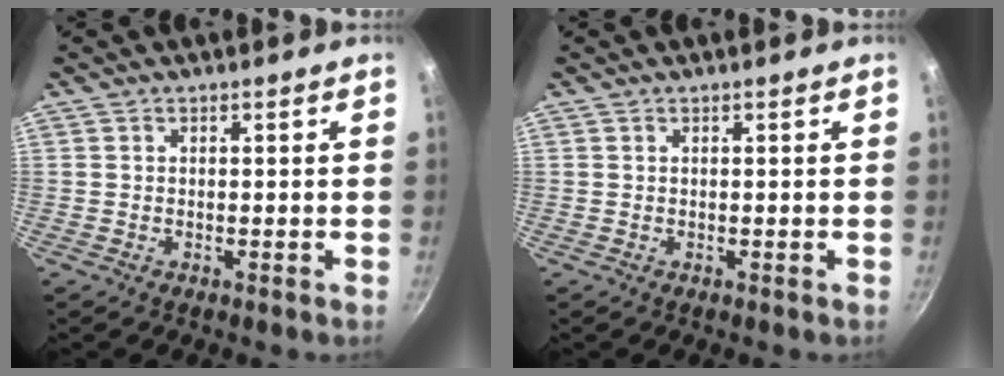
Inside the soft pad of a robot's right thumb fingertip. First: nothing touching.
{"total": 0.0}